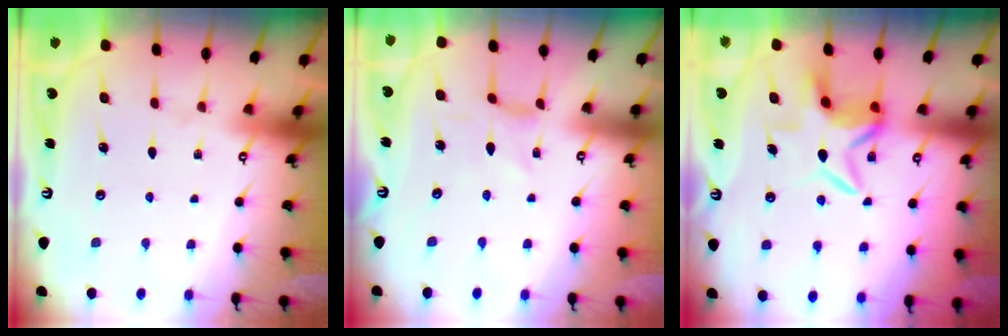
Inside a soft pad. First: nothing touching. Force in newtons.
{"total": 0.6, "press": 0.5, "slide": 0.3}
{"total": 8.0, "press": 7.9, "slide": 1.6}